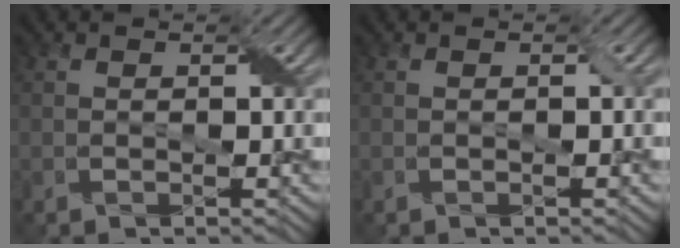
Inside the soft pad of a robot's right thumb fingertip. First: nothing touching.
{"total": 0.6, "force": [-0.1, 0.0, 0.6], "torque": [-0.011, 0.002, -0.001]}